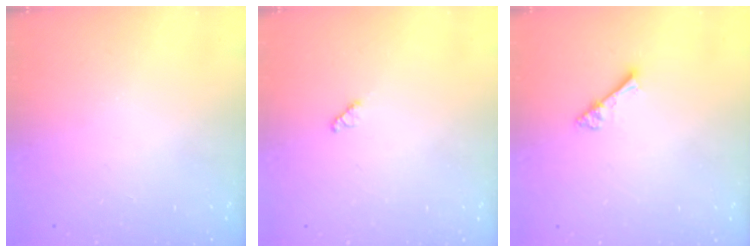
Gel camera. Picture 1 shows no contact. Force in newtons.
{"total": 2.9, "press": 2.9, "slide": 0.3}
{"total": 2.8, "press": 2.8, "slide": 0.3}